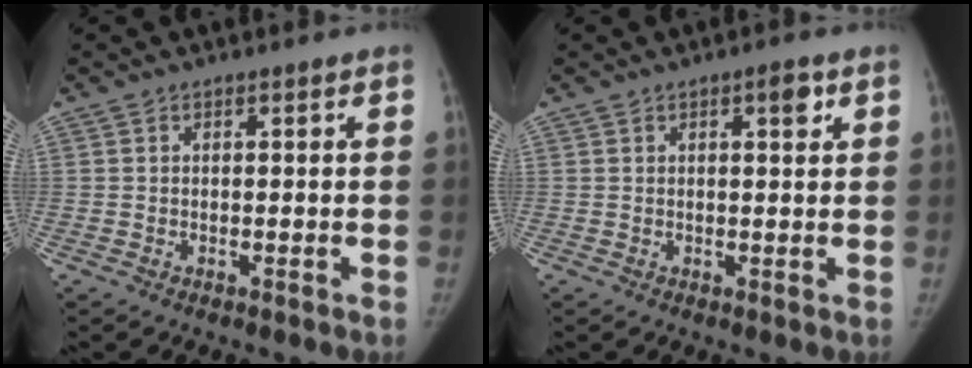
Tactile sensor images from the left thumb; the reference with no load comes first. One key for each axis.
{"total": 2.9, "fx": 1.2, "fy": 0.9, "fz": 2.4, "tx": -0.030, "ty": -0.002, "tz": 0.016}